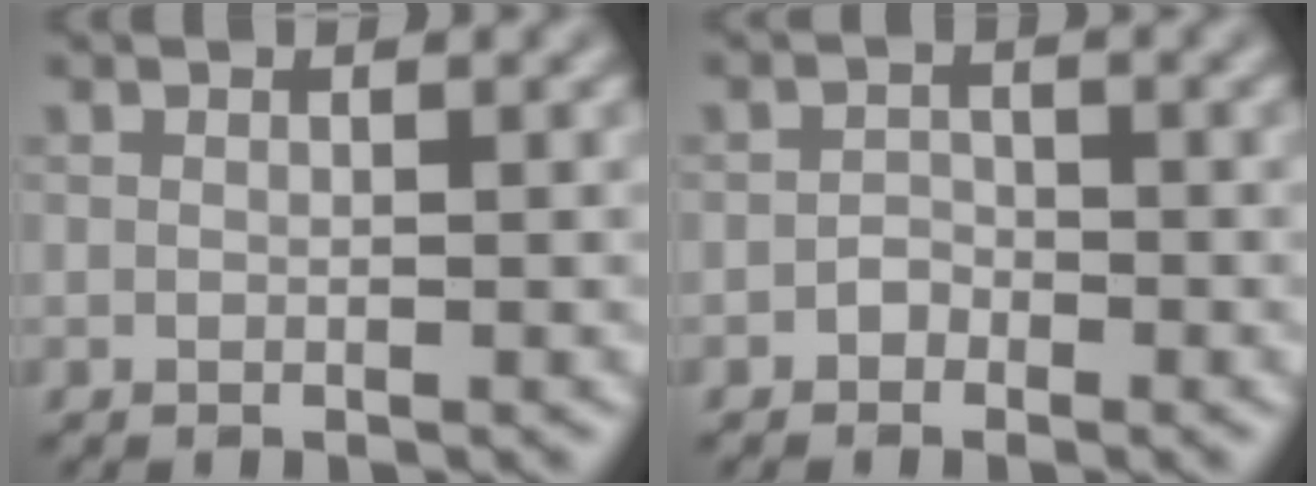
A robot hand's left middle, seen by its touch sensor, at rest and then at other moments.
{"total": 1.1, "force": [-0.7, 0.8, 0.3], "torque": [-0.002, 0.003, -0.013]}